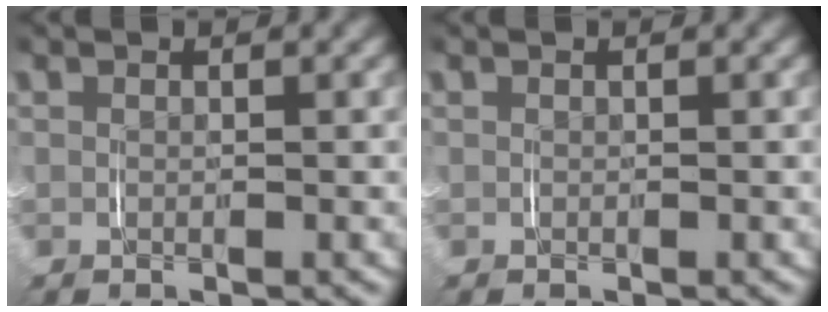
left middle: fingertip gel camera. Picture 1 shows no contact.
{"total": 0.0}